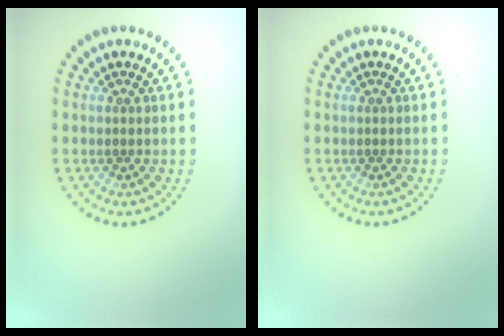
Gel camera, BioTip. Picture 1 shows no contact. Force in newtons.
{"total": 0.0}